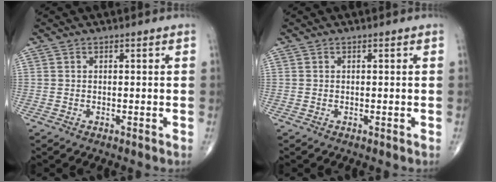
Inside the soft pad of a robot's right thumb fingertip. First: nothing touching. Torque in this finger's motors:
{"motor_torque": [0.00, 0.00, 0.01, -0.01, 0.00]}